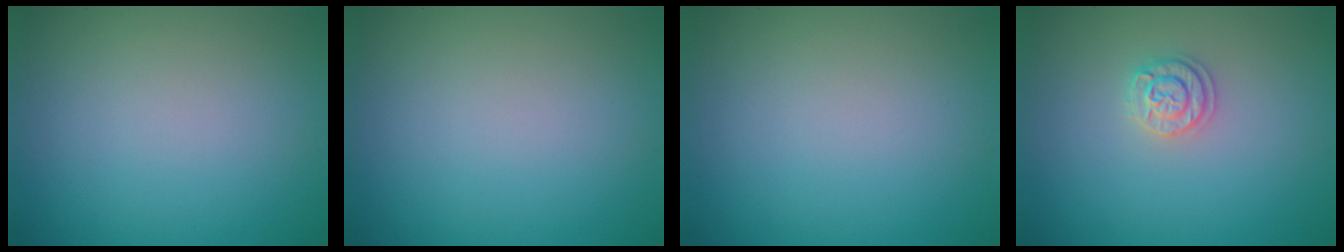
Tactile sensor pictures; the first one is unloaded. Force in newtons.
{"total": 0.0}
{"total": 0.0}
{"total": 1.8, "press": 1.7, "slide": 0.3}